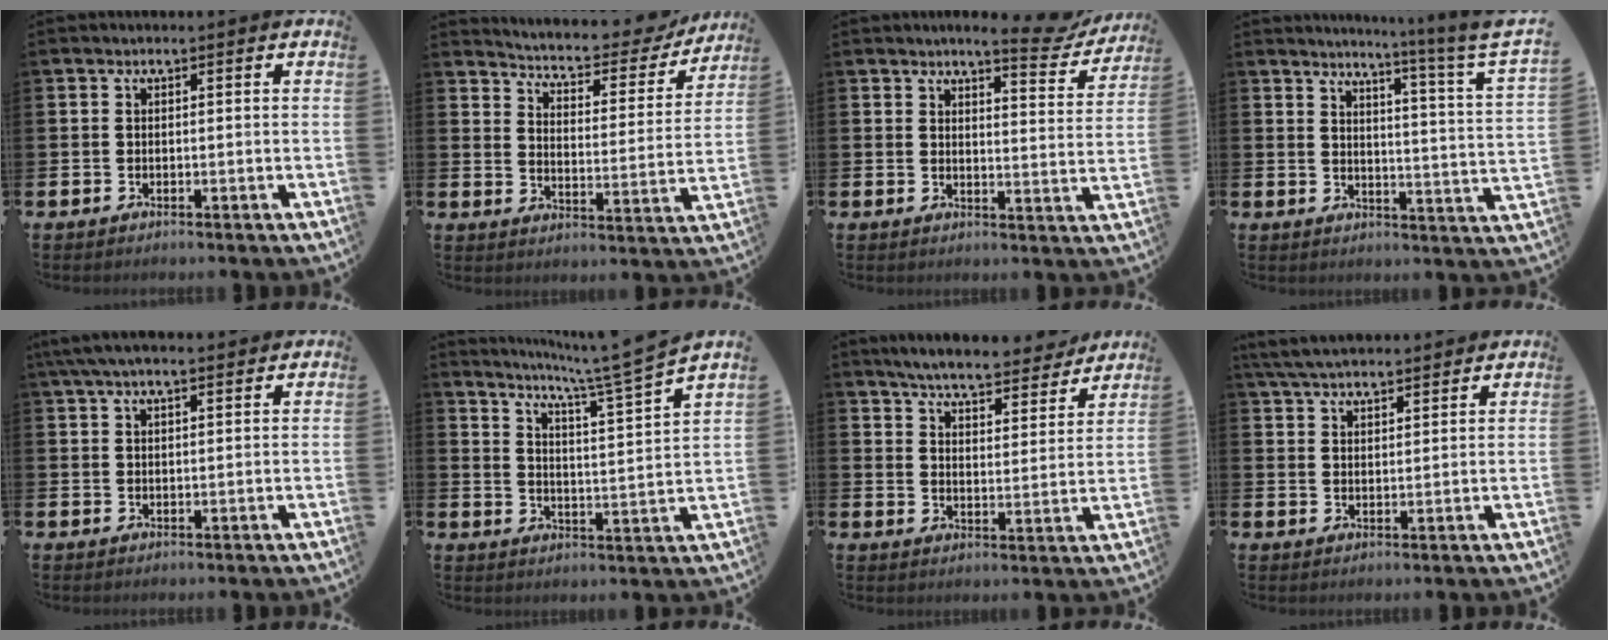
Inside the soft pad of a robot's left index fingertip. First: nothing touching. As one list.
[{"total": 5.4, "force": [5.2, 1.1, 1.2], "torque": [-0.043, -0.044, 0.081]}, {"total": 6.1, "force": [5.5, 1.0, 2.6], "torque": [-0.037, -0.032, 0.089]}, {"total": 4.2, "force": [3.5, -1.0, 2.0], "torque": [-0.033, -0.050, 0.046]}, {"total": 4.4, "force": [3.7, 0.9, 2.3], "torque": [-0.048, -0.005, 0.067]}, {"total": 6.6, "force": [5.9, -1.1, 2.8], "torque": [-0.063, -0.050, 0.091]}, {"total": 6.2, "force": [5.9, 0.7, 1.7], "torque": [-0.048, -0.039, 0.100]}, {"total": 5.0, "force": [4.9, 0.7, 1.0], "torque": [-0.037, -0.020, 0.090]}]